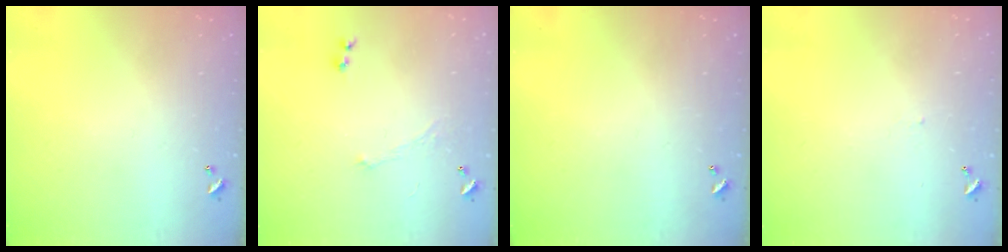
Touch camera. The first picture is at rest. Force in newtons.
{"total": 1.2, "press": 1.0, "slide": 0.8}
{"total": 0.0}
{"total": 2.1, "press": 2.1, "slide": 0.2}